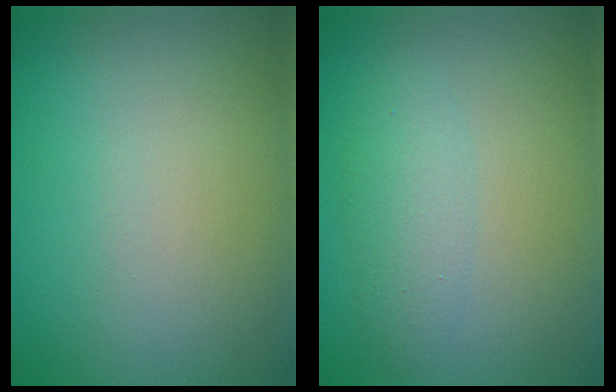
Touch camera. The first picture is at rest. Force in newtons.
{"total": 2.4, "press": 2.4, "slide": 0.0}